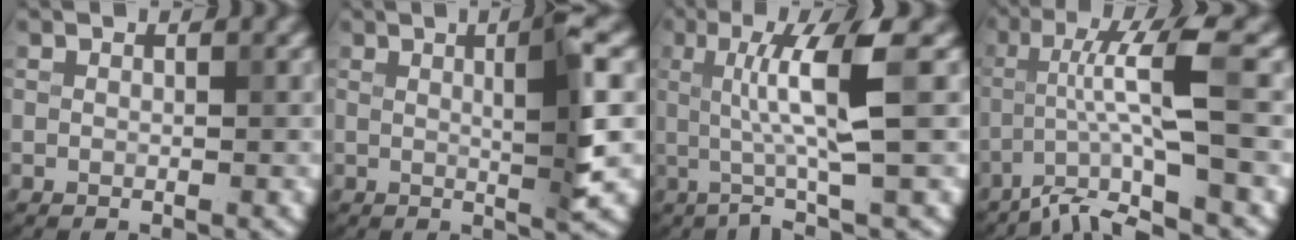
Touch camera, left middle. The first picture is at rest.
{"total": 5.1, "force": [1.0, 0.6, 5.0], "torque": [-0.071, 0.005, 0.016]}
{"total": 5.8, "force": [0.4, 0.5, 5.8], "torque": [-0.107, -0.001, 0.006]}
{"total": 5.8, "force": [-2.6, 0.1, 5.2], "torque": [-0.094, 0.013, -0.053]}